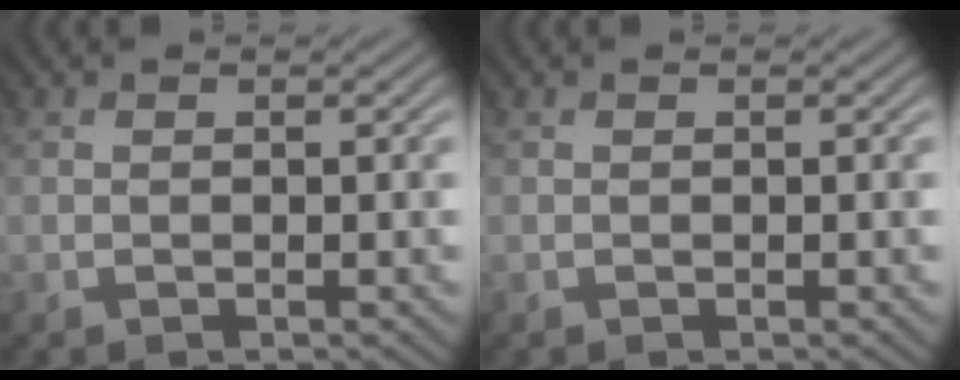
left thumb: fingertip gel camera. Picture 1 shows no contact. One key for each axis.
{"total": 0.0}